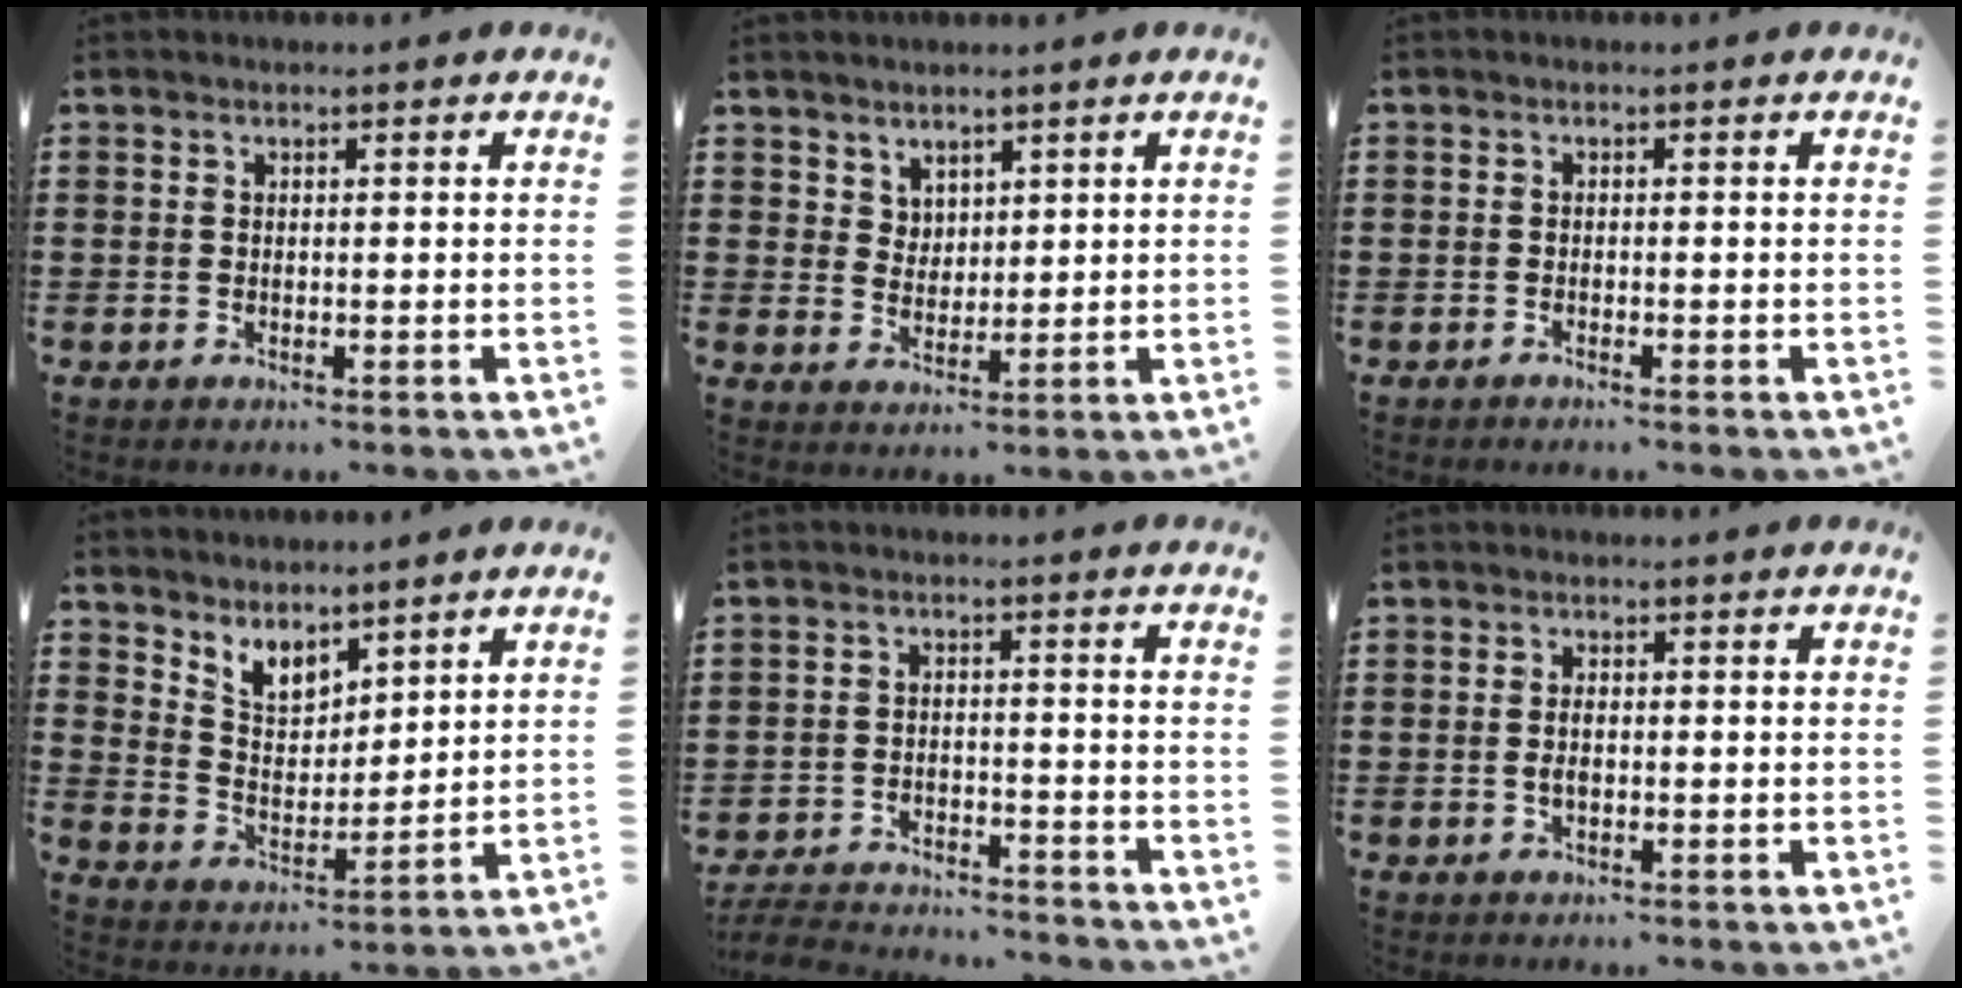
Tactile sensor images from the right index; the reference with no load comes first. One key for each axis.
{"total": 3.4, "fx": 2.8, "fy": 2.0, "fz": 0.0, "tx": -0.009, "ty": 0.002, "tz": 0.055}
{"total": 0.7, "fx": -0.7, "fy": -0.2, "fz": 0.1, "tx": -0.003, "ty": -0.004, "tz": -0.013}
{"total": 5.2, "fx": 4.7, "fy": 2.0, "fz": 1.1, "tx": -0.041, "ty": -0.016, "tz": 0.088}
{"total": 4.5, "fx": -4.5, "fy": 0.3, "fz": 0.4, "tx": -0.023, "ty": -0.002, "tz": -0.097}
{"total": 1.9, "fx": -0.3, "fy": 1.0, "fz": 1.6, "tx": -0.032, "ty": 0.003, "tz": -0.005}